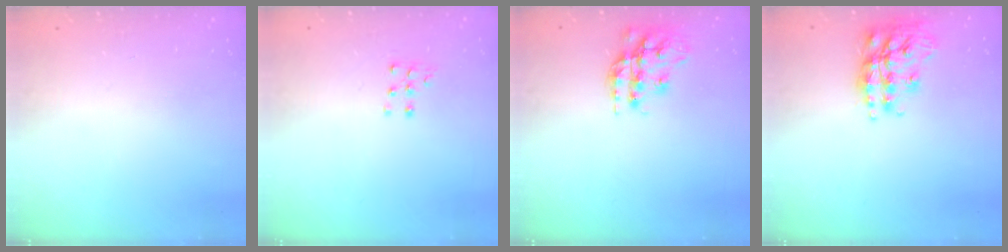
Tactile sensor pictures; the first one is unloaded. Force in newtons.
{"total": 6.1, "press": 6.0, "slide": 0.5}
{"total": 16.5, "press": 16.5, "slide": 1.0}
{"total": 18.4, "press": 18.4, "slide": 1.2}